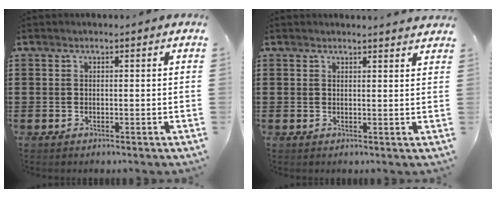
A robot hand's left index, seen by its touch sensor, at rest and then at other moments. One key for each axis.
{"total": 1.5, "fx": 1.5, "fy": -0.1, "fz": 0.3, "tx": -0.009, "ty": -0.001, "tz": 0.030}